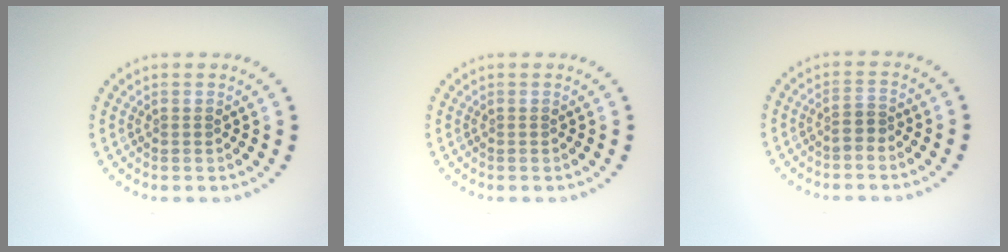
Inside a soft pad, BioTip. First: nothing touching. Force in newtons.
{"total": 0.0}
{"total": 1.1, "press": 0.9, "slide": 0.7}